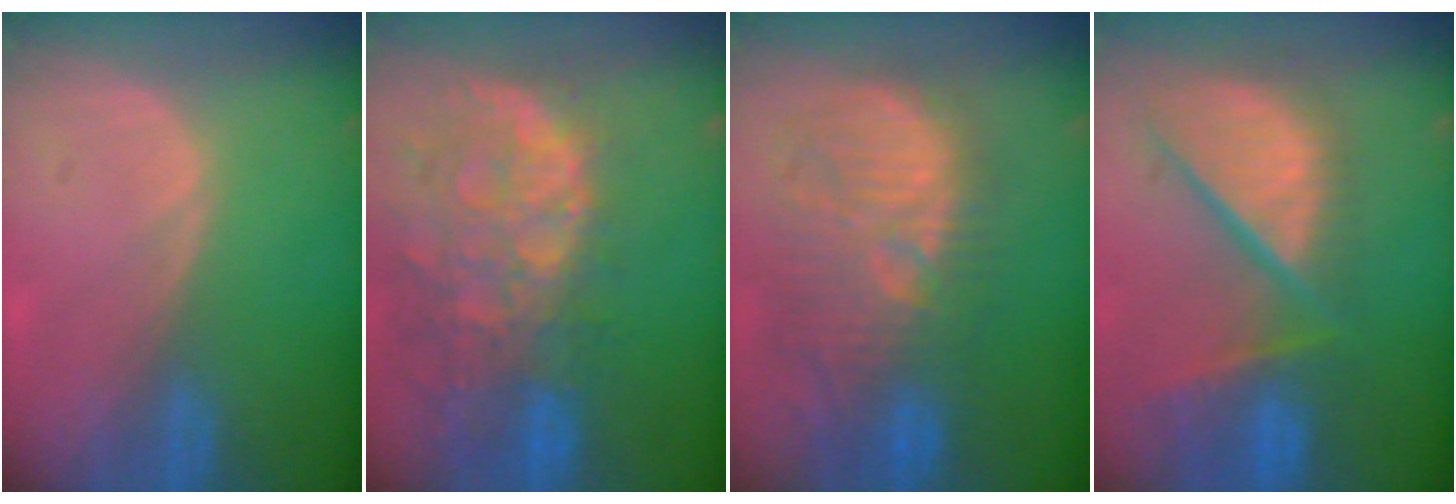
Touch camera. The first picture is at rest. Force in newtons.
{"total": 13.8, "press": 11.1, "slide": 8.1}
{"total": 12.0, "press": 11.5, "slide": 3.4}
{"total": 12.6, "press": 10.3, "slide": 7.2}